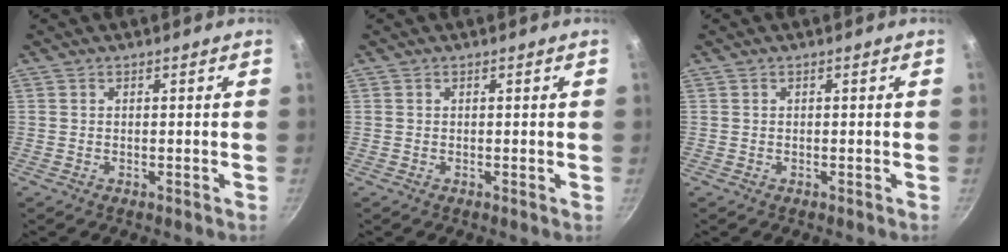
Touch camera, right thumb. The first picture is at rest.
{"total": 0.0}
{"total": 0.0}